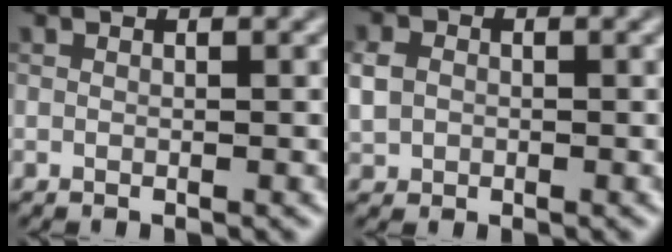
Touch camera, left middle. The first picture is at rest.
{"total": 2.0, "force": [-0.1, 1.8, 0.9], "torque": [-0.017, 0.001, -0.005]}